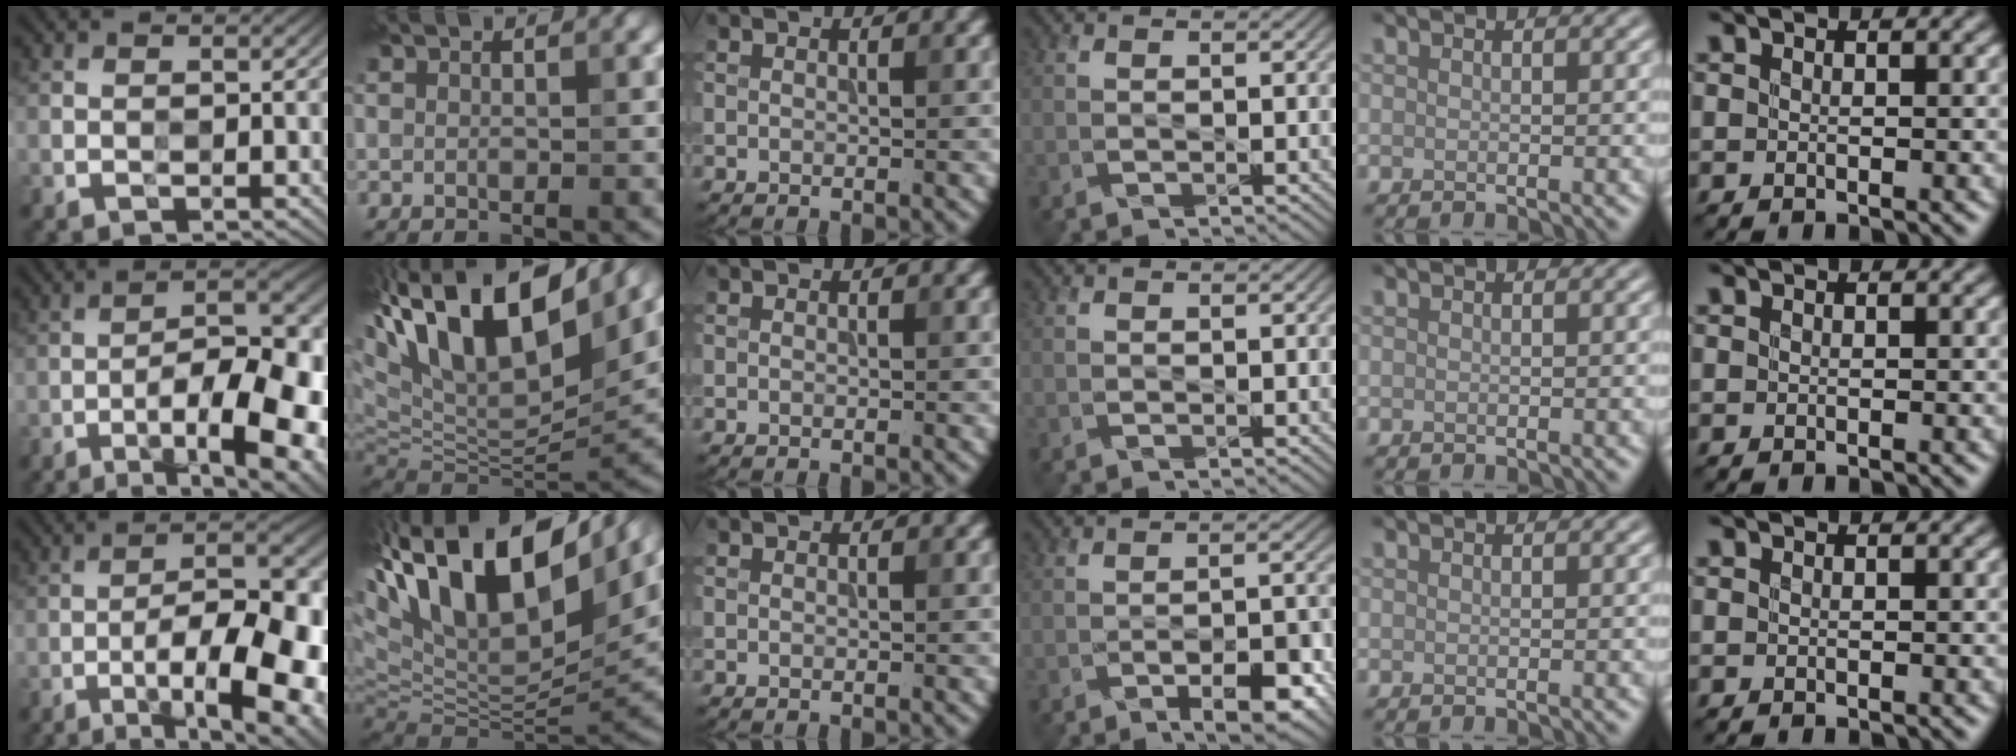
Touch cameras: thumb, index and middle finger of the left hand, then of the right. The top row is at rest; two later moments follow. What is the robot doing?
{"motion": "wipe", "object": "bowl"}